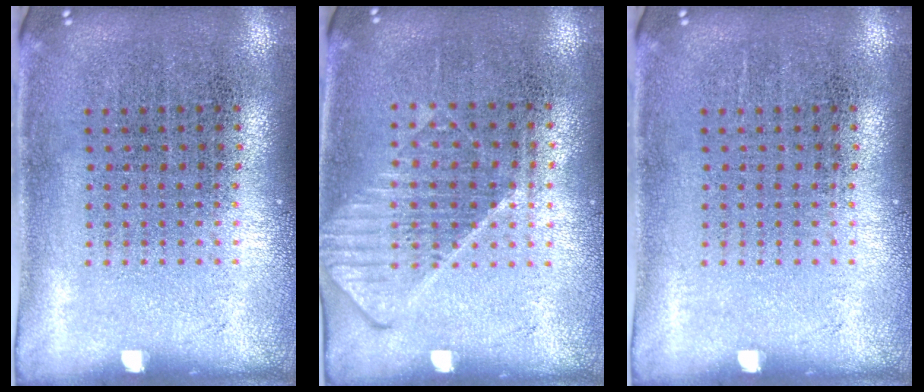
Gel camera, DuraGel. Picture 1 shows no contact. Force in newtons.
{"total": 1.1, "press": 1.0, "slide": 0.5}
{"total": 0.0}